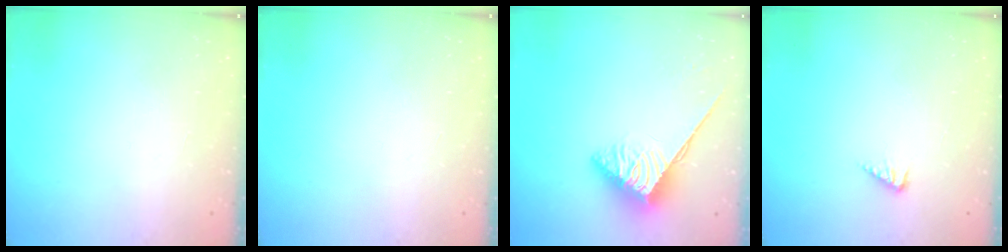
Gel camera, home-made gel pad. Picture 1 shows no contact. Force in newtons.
{"total": 0.0}
{"total": 3.9, "press": 3.9, "slide": 0.5}
{"total": 2.7, "press": 2.7, "slide": 0.5}